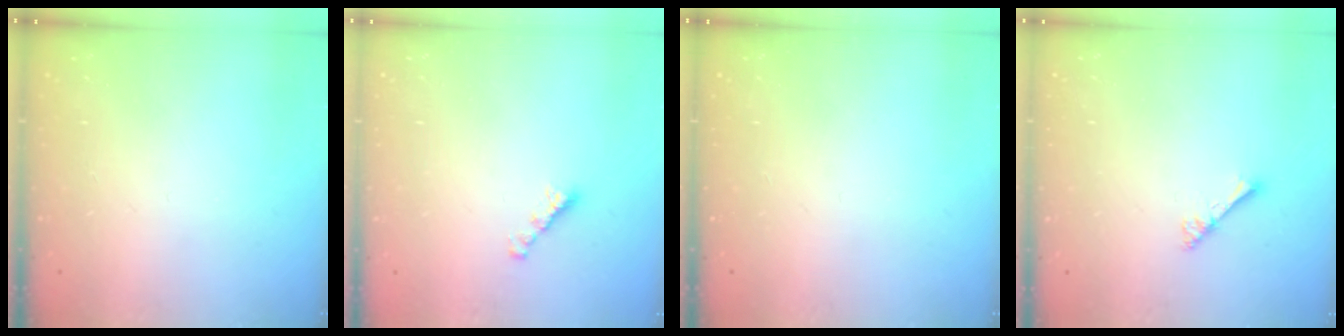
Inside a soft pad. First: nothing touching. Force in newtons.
{"total": 2.7, "press": 2.6, "slide": 0.7}
{"total": 0.0}
{"total": 3.3, "press": 3.2, "slide": 0.4}